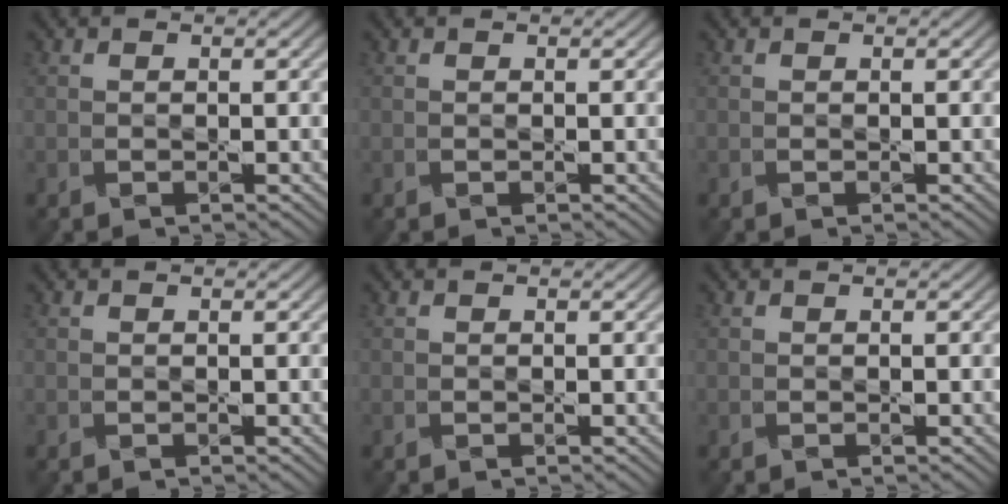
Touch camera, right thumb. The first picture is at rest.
{"total": 0.0}
{"total": 0.0}
{"total": 0.0}
{"total": 0.0}
{"total": 0.0}